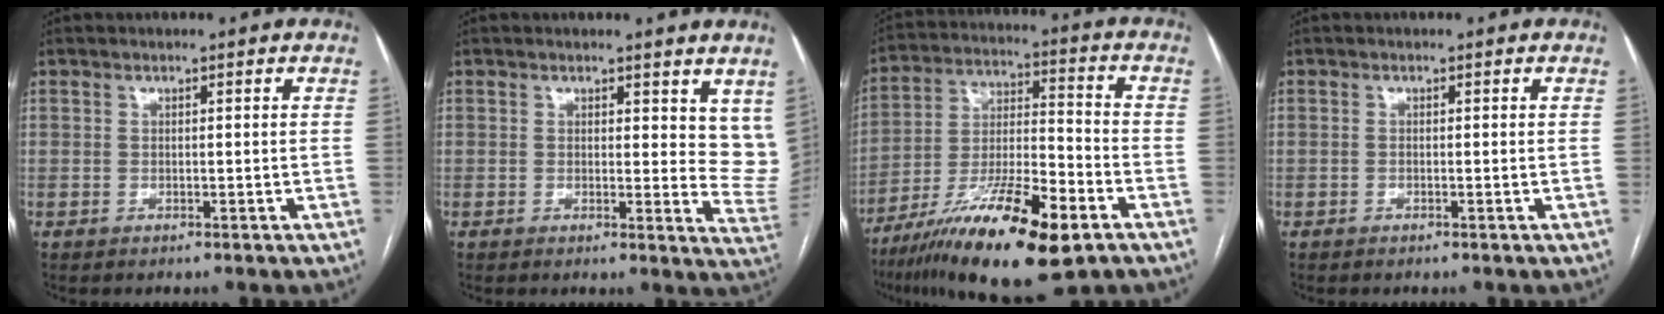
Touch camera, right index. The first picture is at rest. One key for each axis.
{"total": 7.7, "fx": 5.6, "fy": 3.6, "fz": 3.8, "tx": -0.030, "ty": -0.028, "tz": 0.054}
{"total": 20.3, "fx": -11.8, "fy": 3.6, "fz": 16.1, "tx": -0.282, "ty": -0.030, "tz": -0.202}
{"total": 0.0}